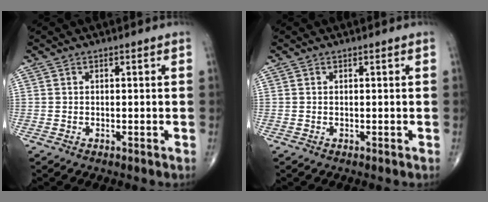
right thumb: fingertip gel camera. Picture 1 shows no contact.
{"total": 0.0}